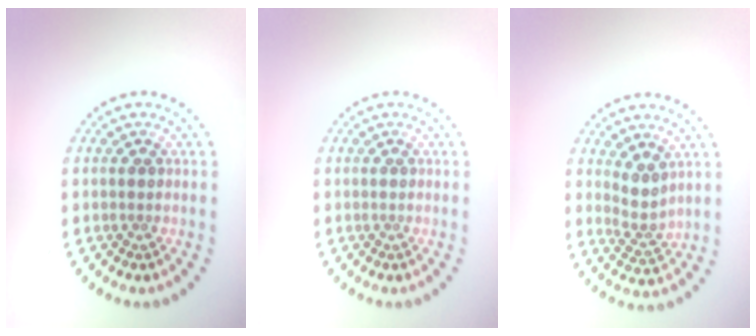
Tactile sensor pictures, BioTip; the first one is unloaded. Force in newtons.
{"total": 0.0}
{"total": 2.2, "press": 1.7, "slide": 1.4}